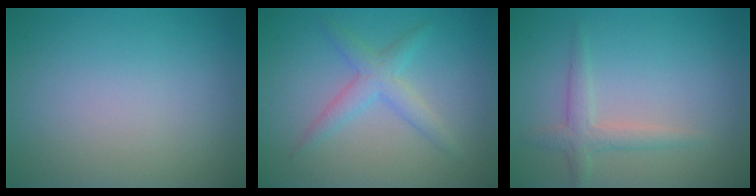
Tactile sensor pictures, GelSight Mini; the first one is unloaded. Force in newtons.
{"total": 2.6, "press": 2.6, "slide": 0.0}
{"total": 2.1, "press": 2.1, "slide": 0.1}